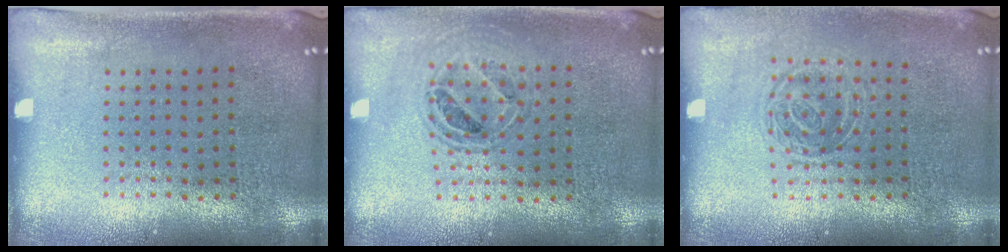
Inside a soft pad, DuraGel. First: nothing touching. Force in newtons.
{"total": 0.7, "press": 0.7, "slide": 0.1}
{"total": 1.4, "press": 1.1, "slide": 0.9}